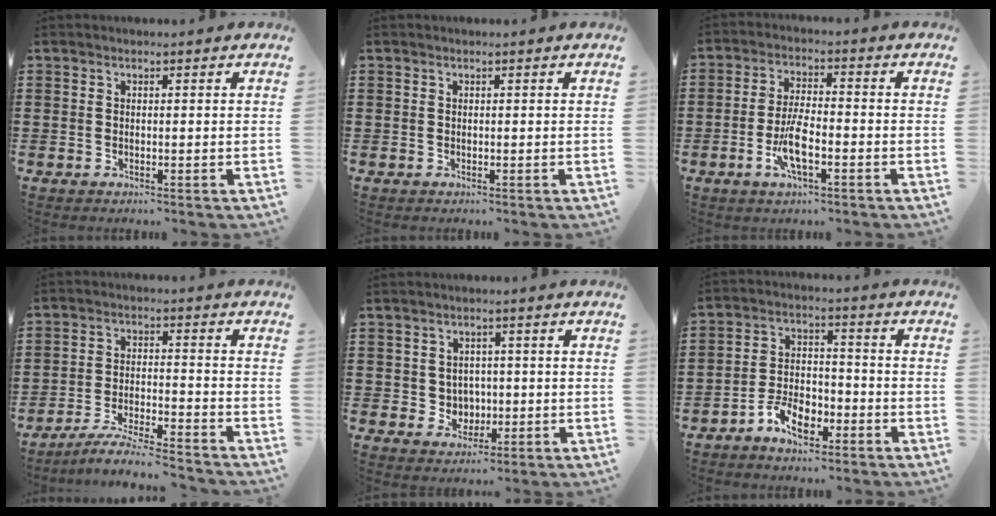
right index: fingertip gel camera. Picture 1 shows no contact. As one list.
[{"total": 0.0}, {"total": 6.7, "force": [-2.6, 2.0, 5.8], "torque": [-0.129, -0.009, -0.052]}, {"total": 5.6, "force": [-5.3, -0.4, 1.6], "torque": [-0.042, -0.013, -0.105]}, {"total": 3.2, "force": [0.2, 3.1, 0.7], "torque": [-0.028, 0.010, -0.001]}, {"total": 6.6, "force": [-4.3, 3.3, 3.7], "torque": [-0.080, 0.015, -0.084]}]